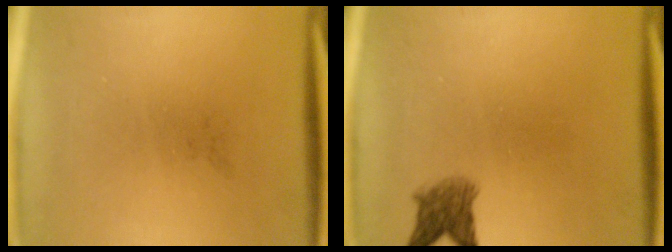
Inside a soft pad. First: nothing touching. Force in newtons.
{"total": 3.3}